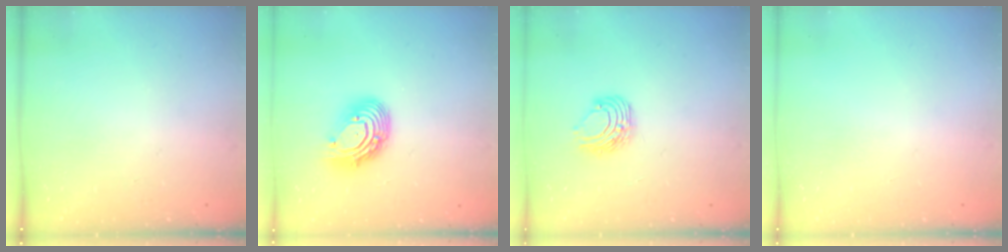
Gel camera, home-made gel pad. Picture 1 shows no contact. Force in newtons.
{"total": 11.5, "press": 11.5, "slide": 1.1}
{"total": 7.5, "press": 7.5, "slide": 0.7}
{"total": 0.0}